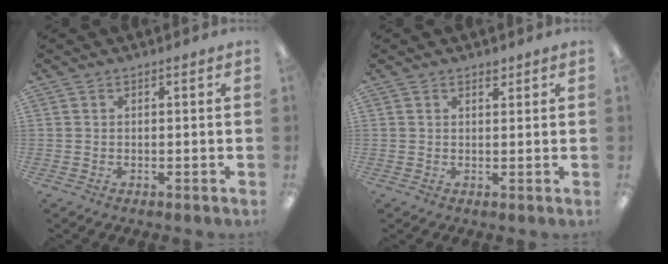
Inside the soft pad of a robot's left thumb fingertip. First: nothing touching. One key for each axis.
{"total": 1.6, "fx": 1.3, "fy": 0.7, "fz": 0.7, "tx": 0.001, "ty": -0.007, "tz": 0.020}